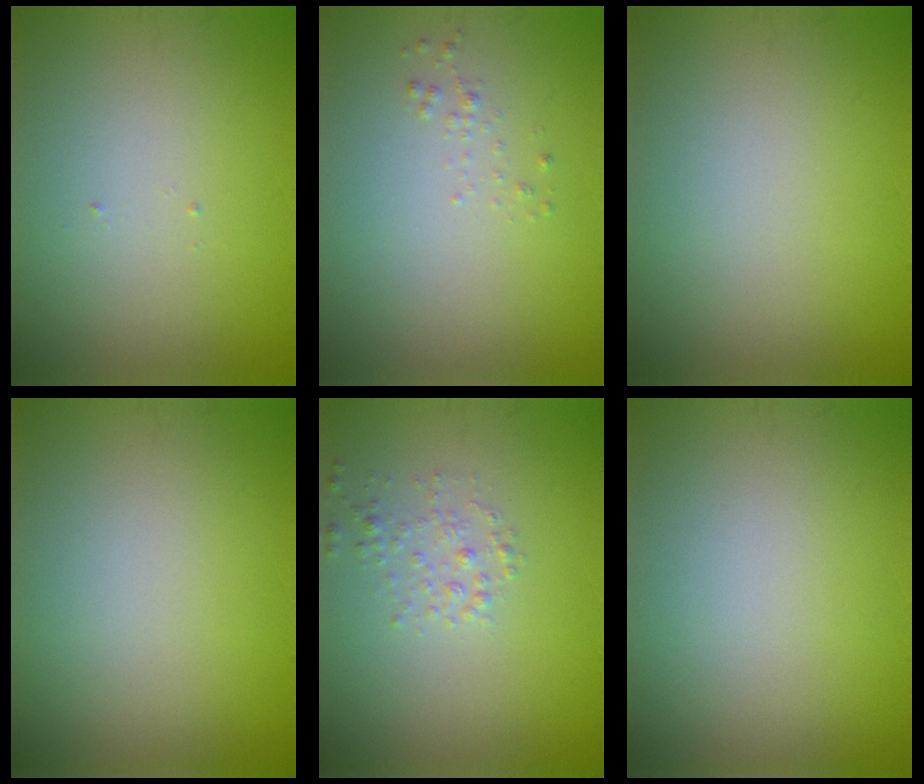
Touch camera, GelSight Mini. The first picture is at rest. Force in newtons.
{"total": 0.6, "press": 0.6, "slide": 0.1}
{"total": 0.0}
{"total": 0.0}
{"total": 1.4, "press": 1.4, "slide": 0.0}
{"total": 0.0}